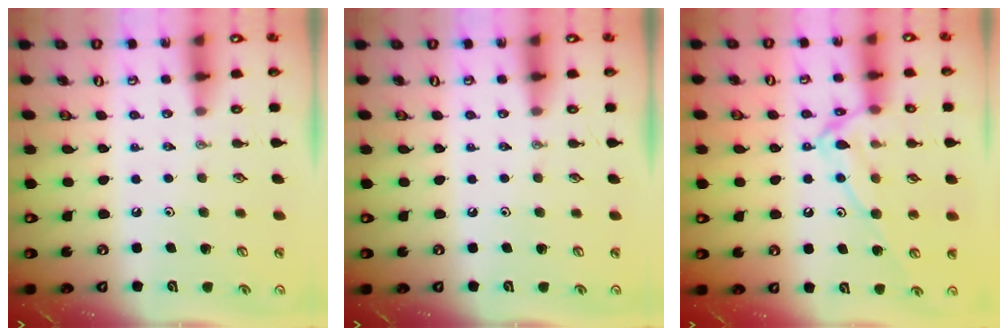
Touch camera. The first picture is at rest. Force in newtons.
{"total": 0.0}
{"total": 14.3, "press": 14.2, "slide": 0.9}